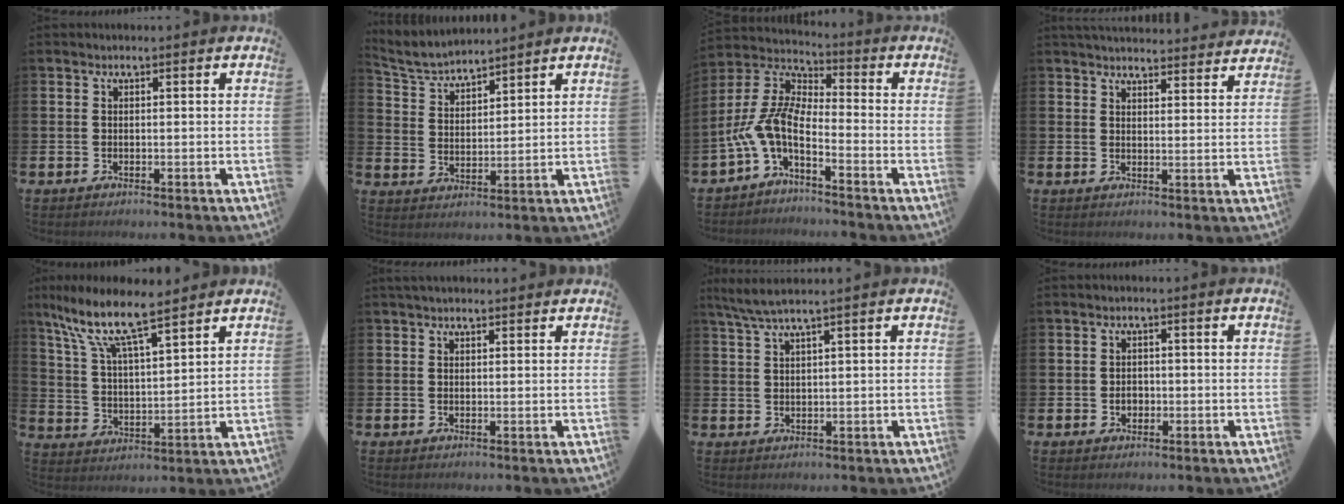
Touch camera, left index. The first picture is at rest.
{"total": 4.7, "force": [4.7, 0.4, 0.4], "torque": [-0.033, -0.026, 0.083]}
{"total": 6.8, "force": [-2.9, 3.1, 5.3], "torque": [-0.140, -0.018, -0.063]}
{"total": 4.4, "force": [4.4, 0.4, 0.2], "torque": [-0.003, -0.029, 0.079]}
{"total": 9.7, "force": [8.0, 2.2, 5.0], "torque": [-0.133, -0.038, 0.139]}
{"total": 1.7, "force": [1.5, 0.5, 0.5], "torque": [-0.003, 0.001, 0.026]}
{"total": 3.4, "force": [2.8, -0.5, 1.8], "torque": [-0.047, -0.004, 0.051]}
{"total": 1.8, "force": [-0.3, 1.4, 1.0], "torque": [-0.006, 0.001, -0.011]}